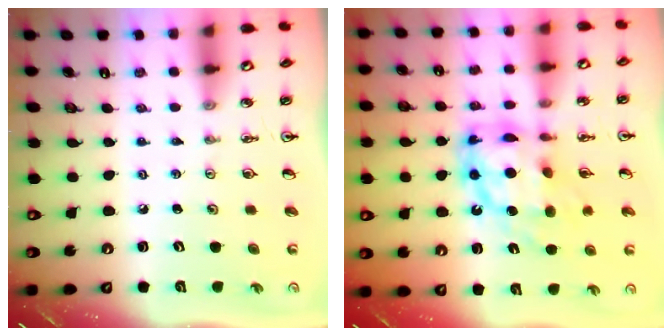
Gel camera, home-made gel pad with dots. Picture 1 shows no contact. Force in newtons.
{"total": 14.5, "press": 14.5, "slide": 1.3}